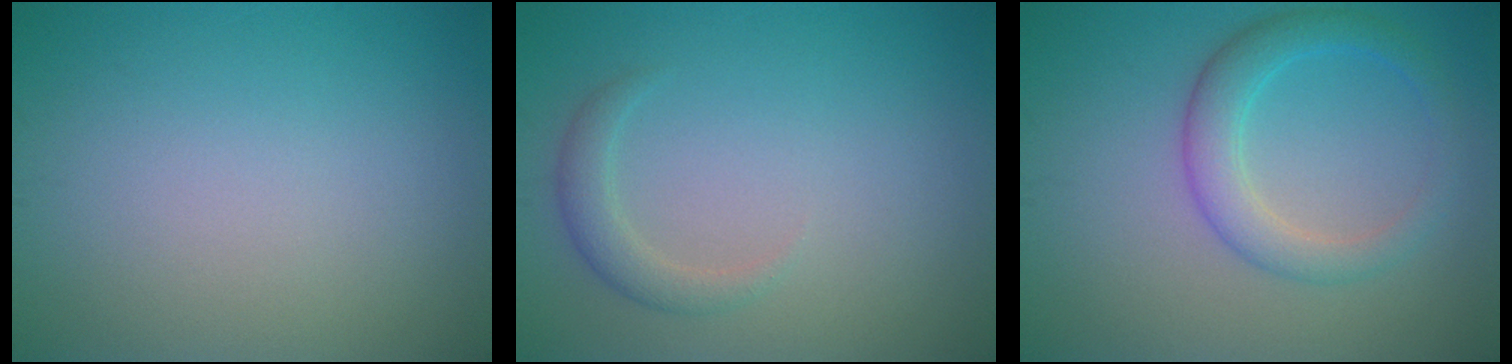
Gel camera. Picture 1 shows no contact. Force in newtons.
{"total": 1.8, "press": 1.8, "slide": 0.2}
{"total": 2.6, "press": 2.6, "slide": 0.2}